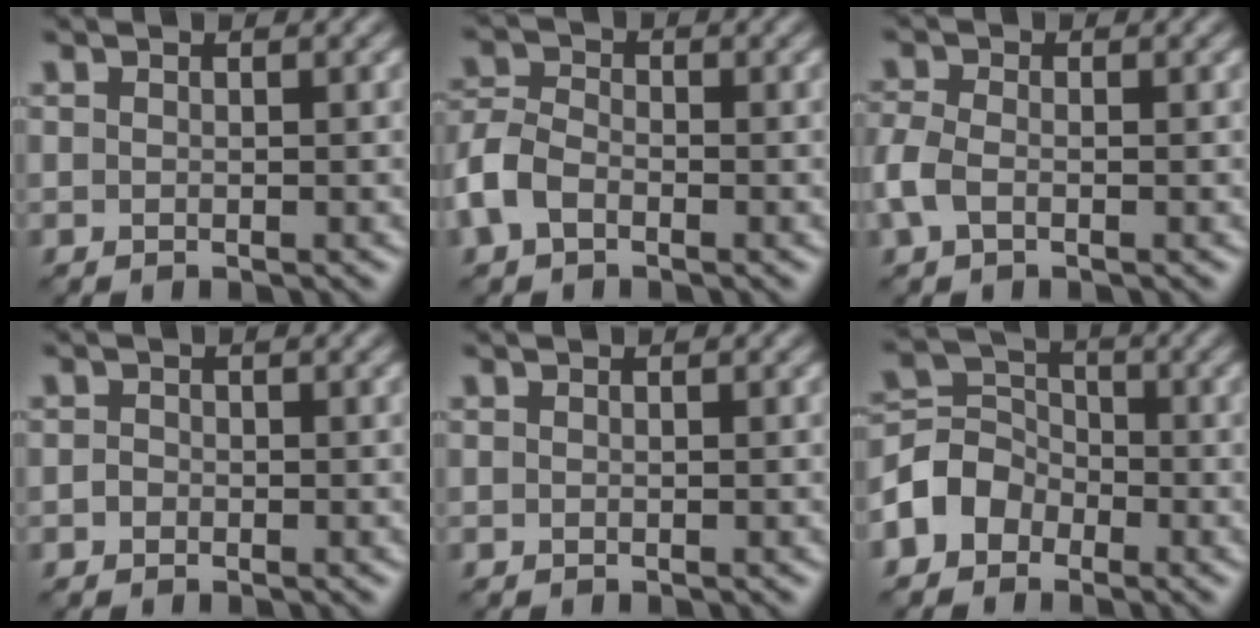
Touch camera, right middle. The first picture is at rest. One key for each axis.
{"total": 3.7, "fx": -1.9, "fy": 2.3, "fz": 2.2, "tx": -0.053, "ty": 0.003, "tz": -0.054}
{"total": 2.6, "fx": -1.0, "fy": 1.6, "fz": 1.7, "tx": -0.051, "ty": 0.001, "tz": -0.030}
{"total": 0.7, "fx": -0.3, "fy": 0.6, "fz": 0.1, "tx": 0.001, "ty": -0.003, "tz": -0.013}
{"total": 0.0}
{"total": 4.1, "fx": -2.3, "fy": 3.2, "fz": 1.1, "tx": -0.018, "ty": 0.007, "tz": -0.059}